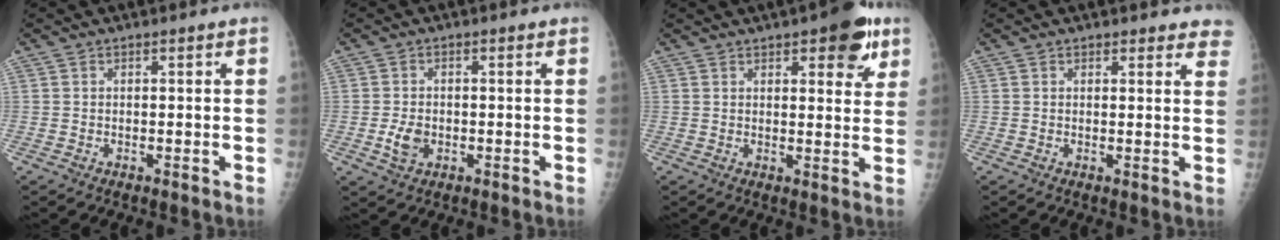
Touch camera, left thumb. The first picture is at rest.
{"total": 3.7, "force": [-0.8, 2.6, 2.5], "torque": [-0.043, 0.000, -0.013]}
{"total": 9.3, "force": [5.1, 3.6, 6.9], "torque": [-0.060, -0.017, 0.060]}
{"total": 5.1, "force": [4.6, 1.8, 1.1], "torque": [0.029, -0.018, 0.033]}